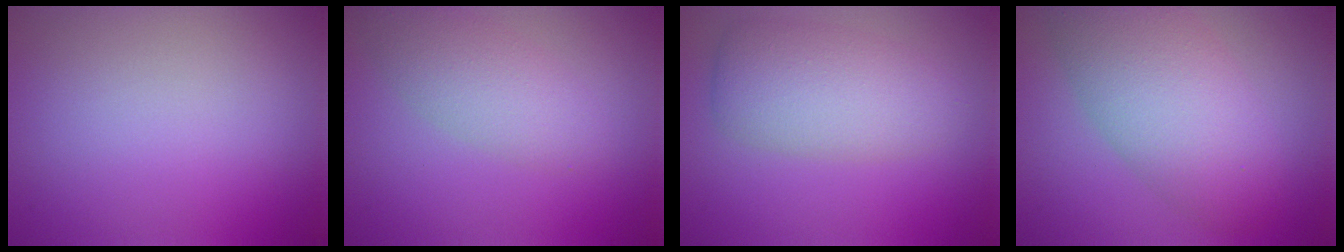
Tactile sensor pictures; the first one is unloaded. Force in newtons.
{"total": 3.3, "press": 3.3, "slide": 0.2}
{"total": 5.0, "press": 5.0, "slide": 0.2}
{"total": 7.3, "press": 7.3, "slide": 0.3}